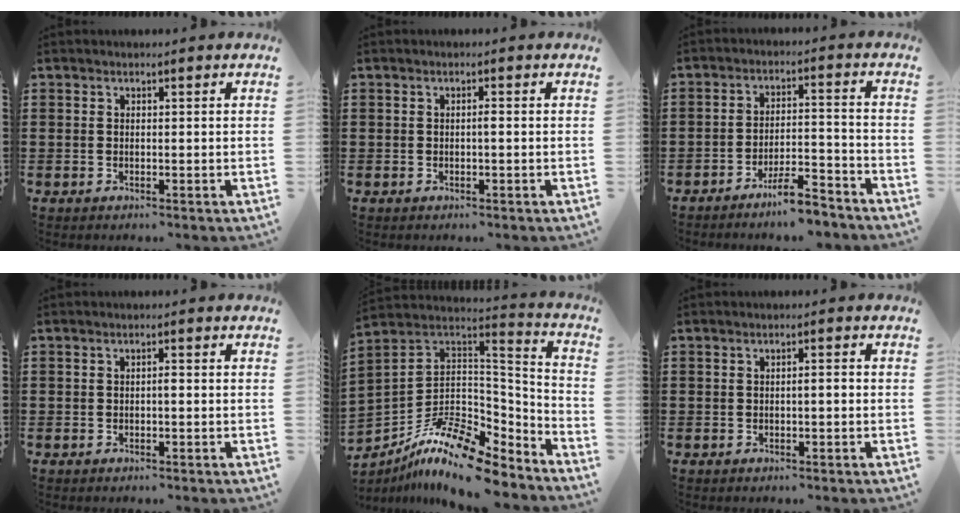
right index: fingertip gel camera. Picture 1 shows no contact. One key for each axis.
{"total": 0.8, "fx": -0.2, "fy": 0.1, "fz": 0.7, "tx": -0.014, "ty": -0.006, "tz": -0.003}
{"total": 6.2, "fx": -5.5, "fy": 0.5, "fz": 2.9, "tx": -0.052, "ty": 0.001, "tz": -0.104}
{"total": 0.9, "fx": -0.3, "fy": 0.2, "fz": 0.8, "tx": -0.017, "ty": -0.004, "tz": -0.004}
{"total": 13.0, "fx": -9.1, "fy": 4.3, "fz": 8.2, "tx": -0.163, "ty": 0.016, "tz": -0.169}
{"total": 1.1, "fx": -0.2, "fy": 0.1, "fz": 1.1, "tx": -0.020, "ty": -0.004, "tz": -0.003}